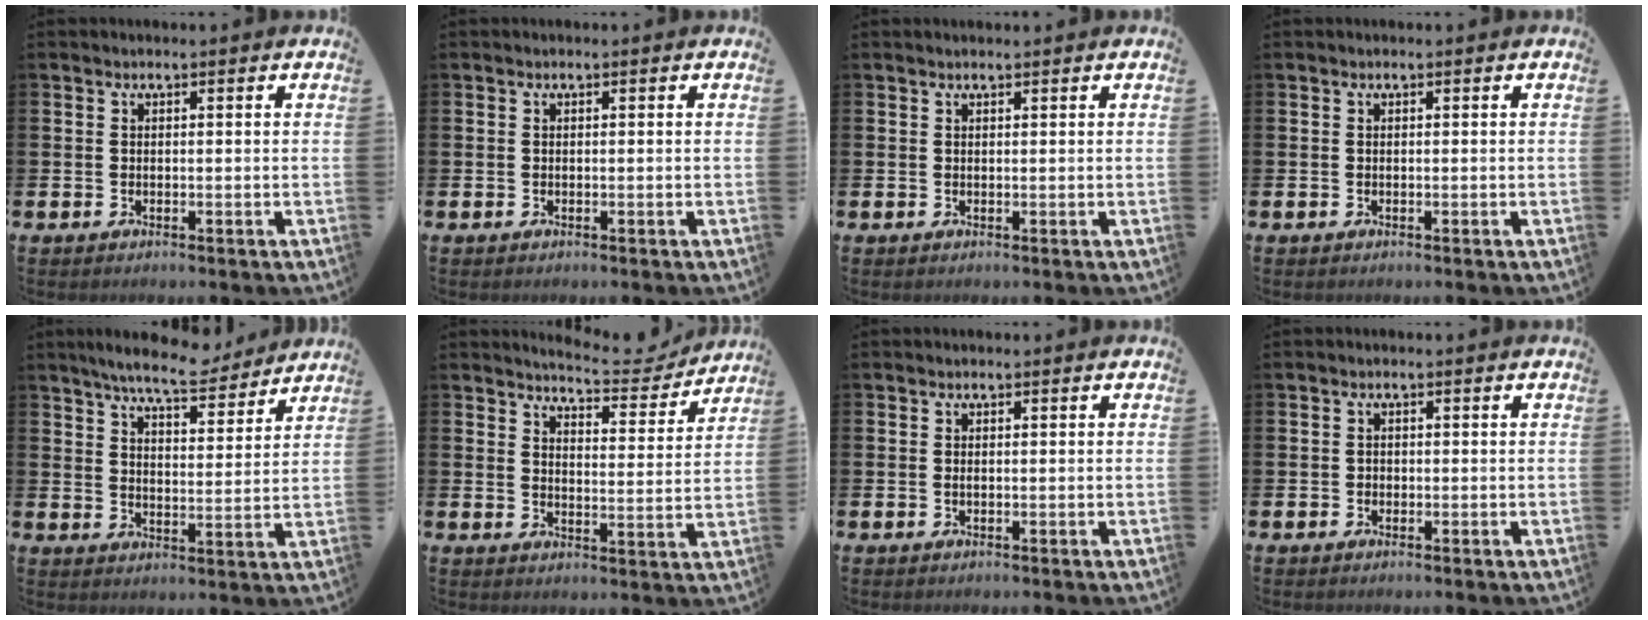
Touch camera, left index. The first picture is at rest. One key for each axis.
{"total": 0.0}
{"total": 0.6, "fx": 0.6, "fy": 0.0, "fz": 0.1, "tx": 0.000, "ty": 0.000, "tz": 0.010}
{"total": 0.0}
{"total": 7.8, "fx": 7.3, "fy": 0.9, "fz": 2.4, "tx": -0.058, "ty": -0.039, "tz": 0.129}
{"total": 5.9, "fx": 5.9, "fy": 0.5, "fz": 0.8, "tx": -0.029, "ty": -0.042, "tz": 0.101}
{"total": 0.0}
{"total": 0.7, "fx": -0.2, "fy": 0.6, "fz": 0.1, "tx": -0.001, "ty": 0.004, "tz": -0.005}